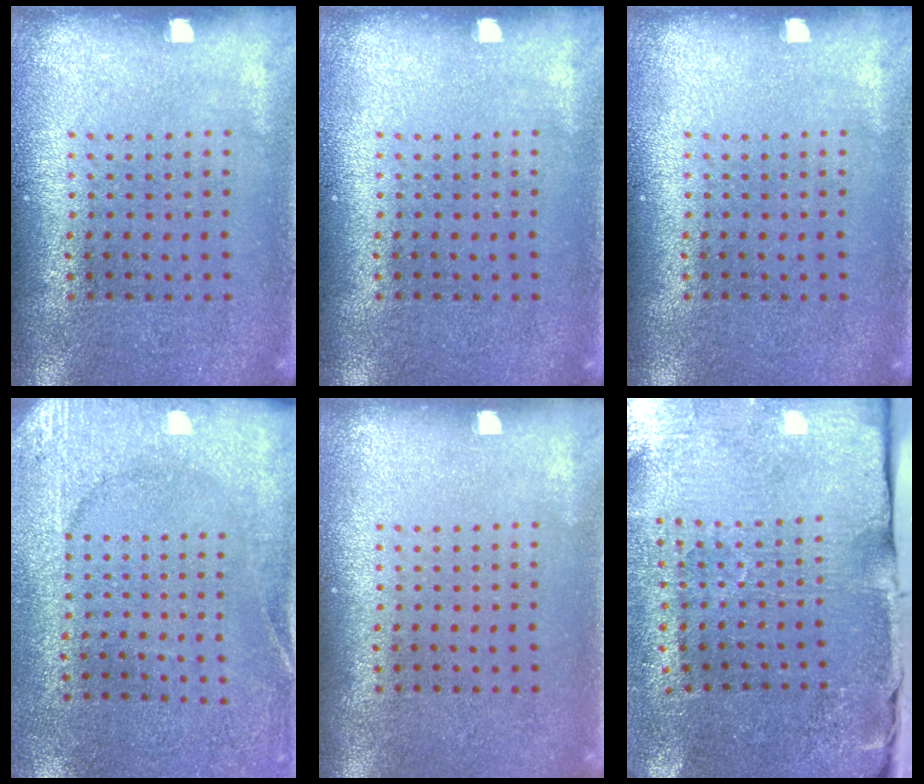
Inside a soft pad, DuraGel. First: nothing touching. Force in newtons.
{"total": 0.0}
{"total": 0.0}
{"total": 2.6, "press": 2.4, "slide": 0.9}
{"total": 0.0}
{"total": 4.8, "press": 3.9, "slide": 2.7}